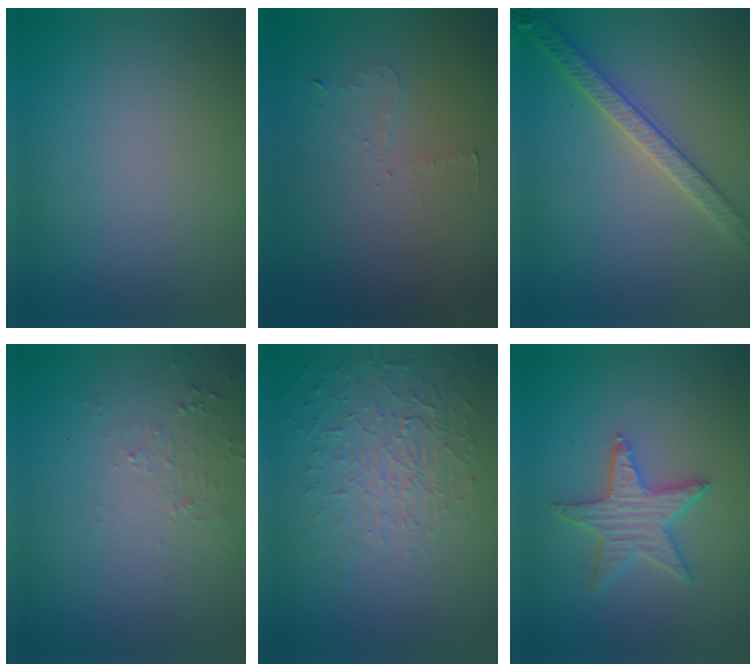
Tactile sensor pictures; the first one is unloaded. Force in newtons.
{"total": 0.7, "press": 0.6, "slide": 0.4}
{"total": 3.3, "press": 3.2, "slide": 0.6}
{"total": 2.1, "press": 2.0, "slide": 0.5}
{"total": 3.9, "press": 3.0, "slide": 2.6}
{"total": 3.9, "press": 3.6, "slide": 1.6}